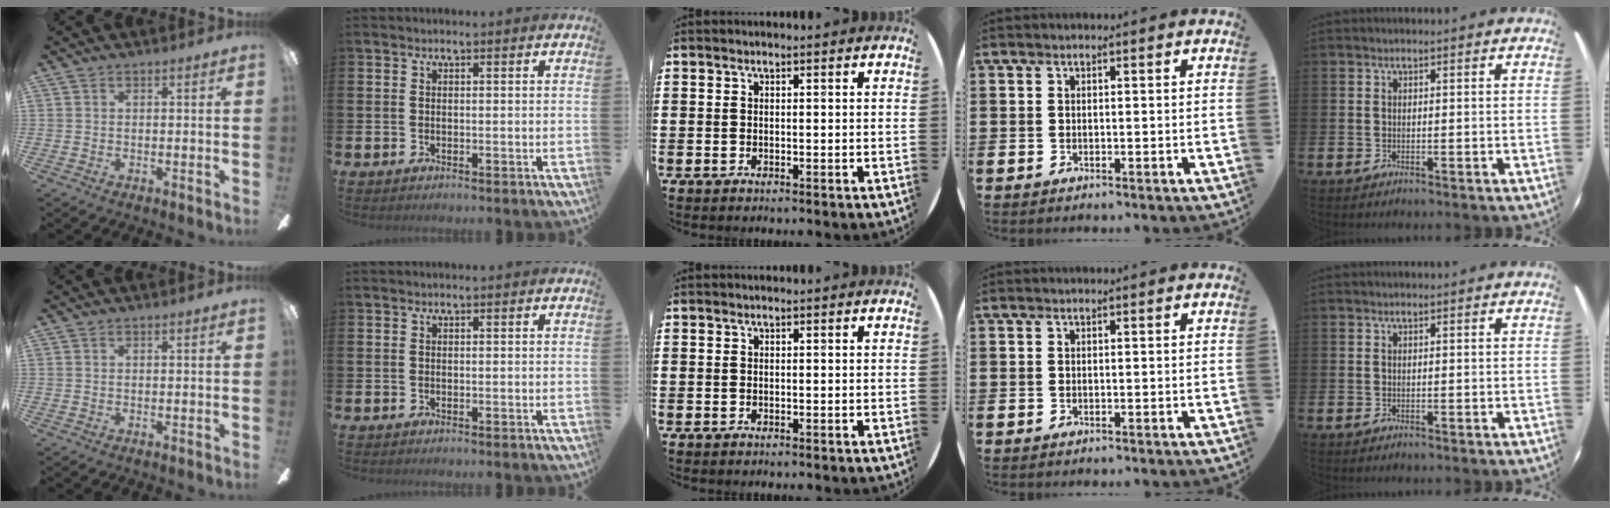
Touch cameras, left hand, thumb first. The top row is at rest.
{}